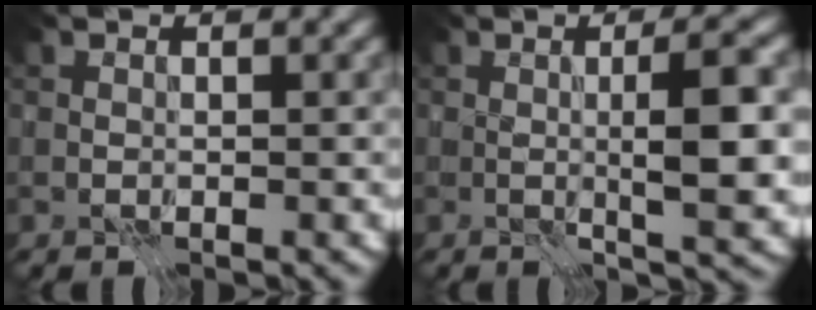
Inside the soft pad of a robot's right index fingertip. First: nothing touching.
{"total": 5.7, "force": [0.0, 0.6, 5.7], "torque": [-0.083, 0.003, 0.000]}